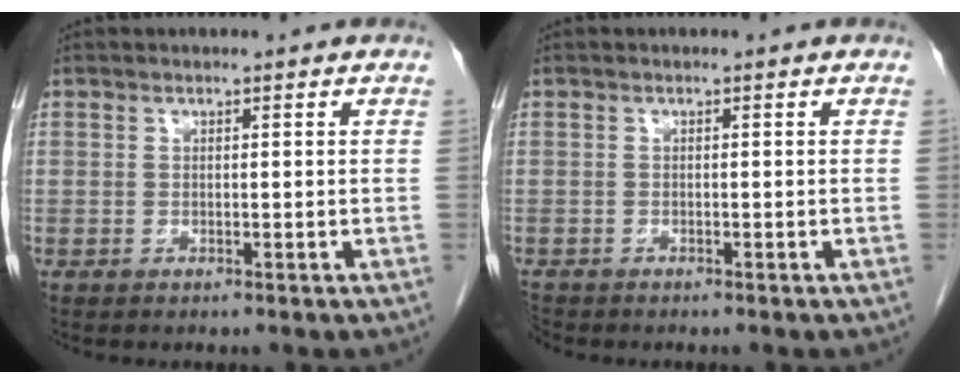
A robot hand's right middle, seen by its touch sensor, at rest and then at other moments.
{"total": 1.2, "force": [-1.2, 0.4, 0.1], "torque": [-0.006, -0.004, -0.021]}